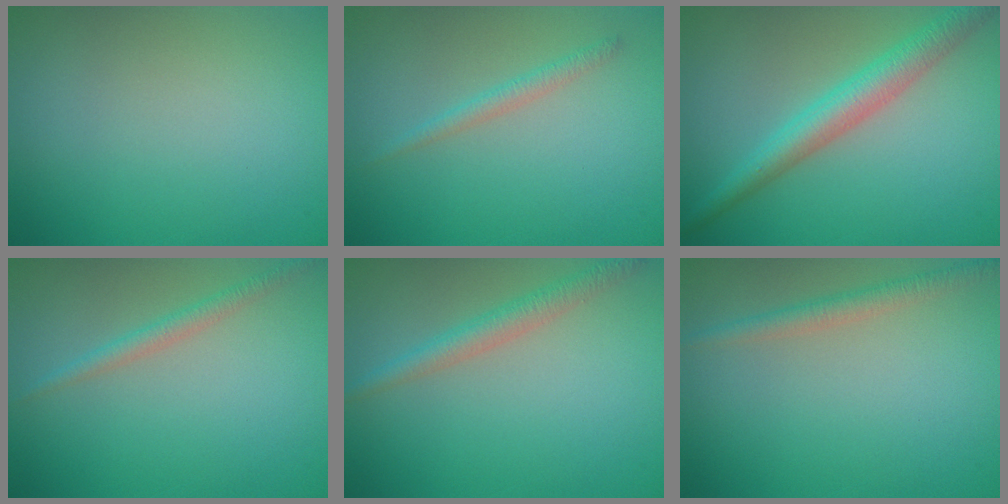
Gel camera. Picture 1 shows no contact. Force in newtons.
{"total": 1.3, "press": 1.3, "slide": 0.1}
{"total": 4.3, "press": 4.3, "slide": 0.0}
{"total": 1.6, "press": 1.6, "slide": 0.1}
{"total": 2.4, "press": 2.4, "slide": 0.1}
{"total": 1.9, "press": 1.9, "slide": 0.0}